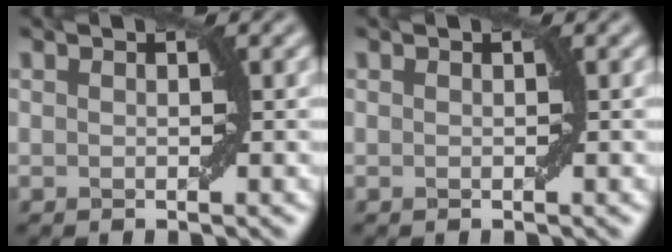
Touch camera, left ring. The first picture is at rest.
{"total": 0.0}